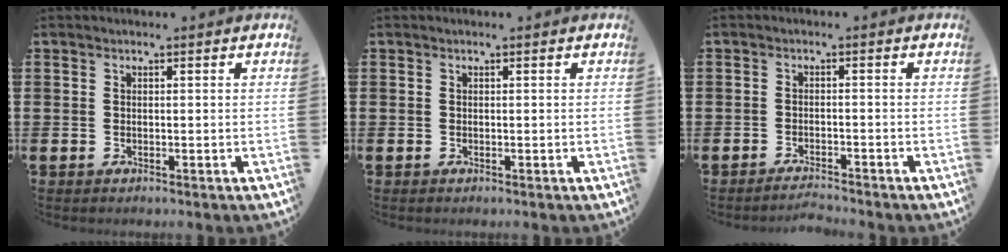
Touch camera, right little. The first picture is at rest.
{"total": 0.0}
{"total": 1.8, "force": [-1.8, -0.1, 0.3], "torque": [-0.007, 0.004, -0.036]}